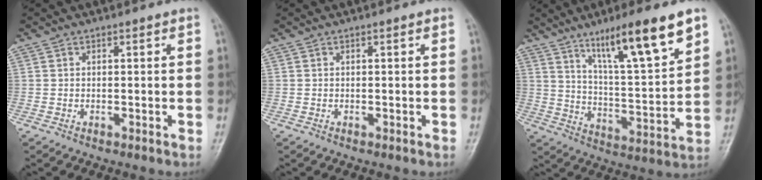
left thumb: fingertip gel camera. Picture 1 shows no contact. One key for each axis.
{"total": 0.0}
{"total": 17.2, "fx": 10.5, "fy": 2.6, "fz": 13.3, "tx": -0.204, "ty": -0.049, "tz": 0.181}